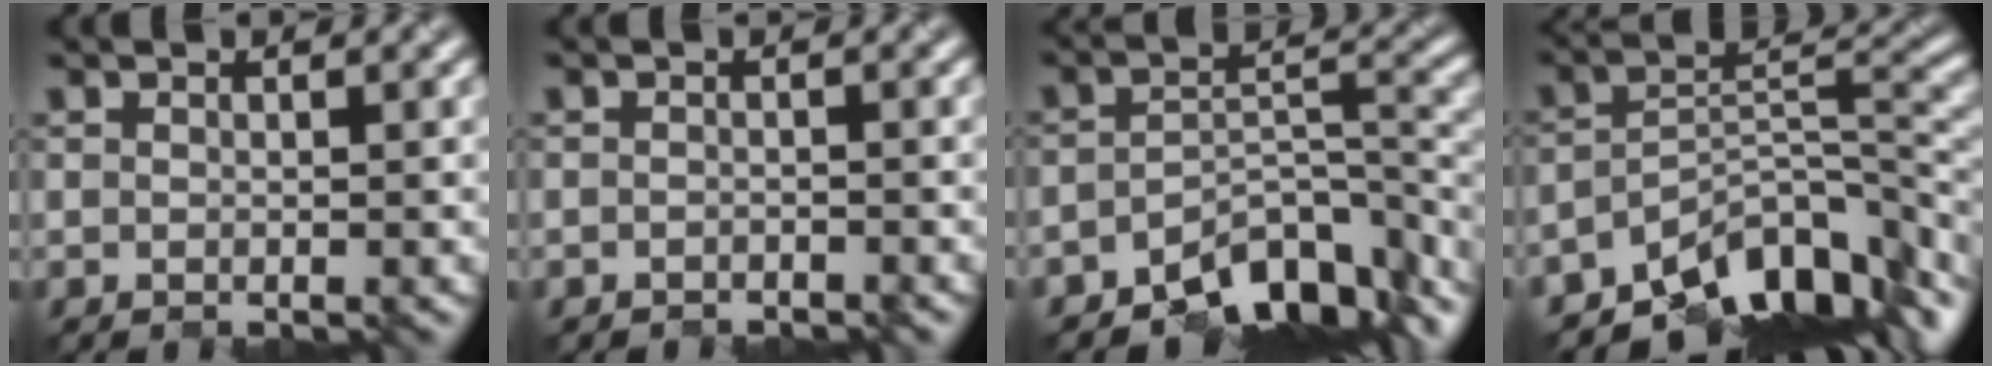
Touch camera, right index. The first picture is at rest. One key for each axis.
{"total": 1.7, "fx": -1.5, "fy": -0.4, "fz": -0.7, "tx": 0.002, "ty": -0.006, "tz": -0.023}
{"total": 8.5, "fx": -6.4, "fy": 3.3, "fz": 4.5, "tx": -0.056, "ty": -0.012, "tz": -0.102}
{"total": 9.8, "fx": -6.8, "fy": 4.0, "fz": 5.8, "tx": -0.076, "ty": -0.005, "tz": -0.117}